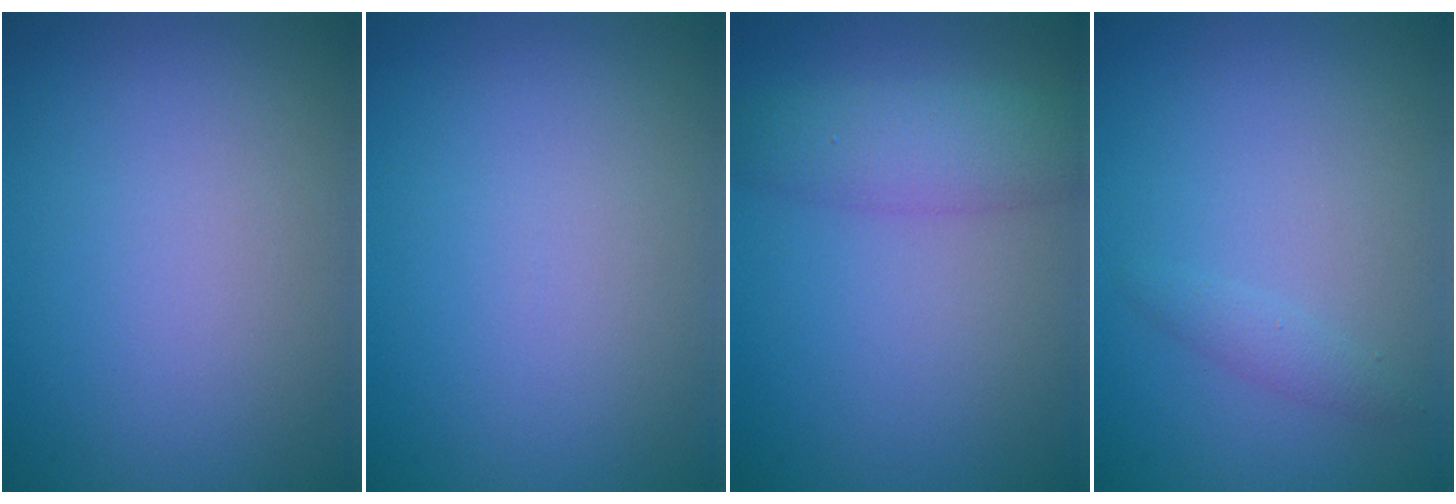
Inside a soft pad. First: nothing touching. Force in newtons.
{"total": 0.0}
{"total": 4.1, "press": 4.1, "slide": 0.1}
{"total": 1.1, "press": 1.1, "slide": 0.0}